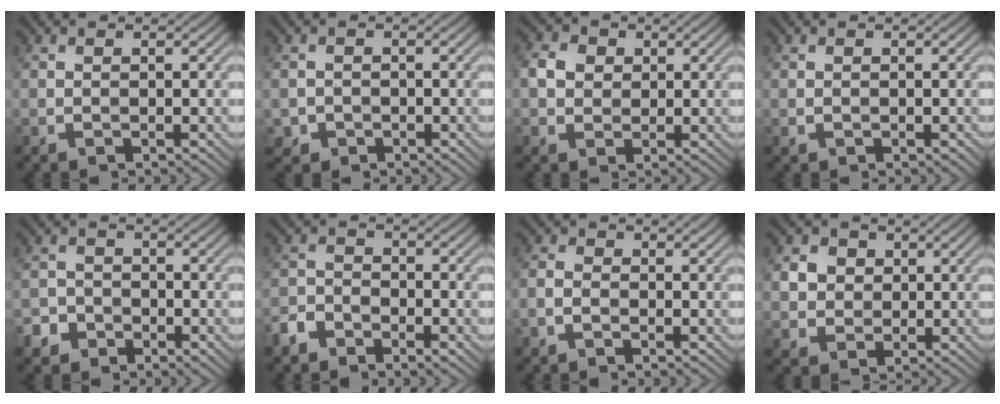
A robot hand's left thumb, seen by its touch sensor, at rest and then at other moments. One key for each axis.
{"total": 1.9, "fx": -1.0, "fy": 1.6, "fz": 0.3, "tx": 0.002, "ty": -0.005, "tz": -0.021}
{"total": 3.4, "fx": 0.6, "fy": 2.9, "fz": 1.6, "tx": -0.037, "ty": 0.006, "tz": 0.008}
{"total": 0.6, "fx": -0.2, "fy": 0.5, "fz": 0.3, "tx": -0.004, "ty": -0.006, "tz": -0.002}
{"total": 3.8, "fx": -2.3, "fy": 2.9, "fz": 0.8, "tx": -0.004, "ty": -0.004, "tz": -0.046}
{"total": 4.2, "fx": -3.0, "fy": 2.2, "fz": 1.9, "tx": -0.036, "ty": -0.004, "tz": -0.069}
{"total": 1.8, "fx": -1.0, "fy": 1.0, "fz": 1.2, "tx": -0.026, "ty": 0.003, "tz": -0.026}
{"total": 4.8, "fx": 1.2, "fy": 4.3, "fz": 1.7, "tx": -0.068, "ty": -0.004, "tz": 0.021}